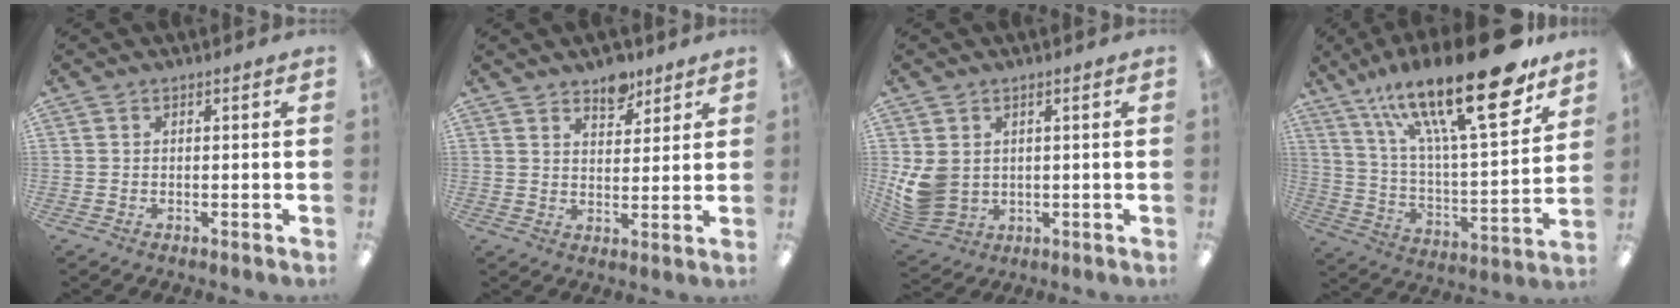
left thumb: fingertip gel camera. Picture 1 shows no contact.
{"total": 6.7, "force": [5.3, 3.4, 2.3], "torque": [-0.010, -0.032, 0.090]}
{"total": 7.9, "force": [1.3, 6.6, 4.3], "torque": [-0.100, -0.004, 0.029]}
{"total": 26.7, "force": [16.8, 7.7, 19.4], "torque": [-0.284, -0.109, 0.267]}